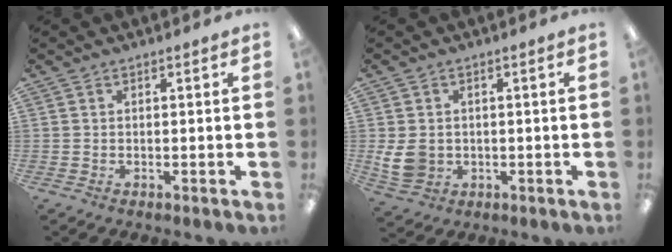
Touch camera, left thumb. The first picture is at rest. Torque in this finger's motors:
{"motor_torque": [0.11, 0.21, 0.28, -0.28, 0.02]}